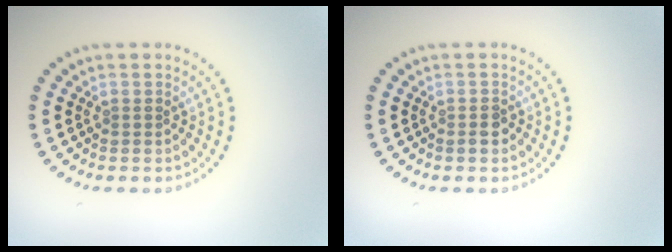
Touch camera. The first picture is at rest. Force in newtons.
{"total": 1.2, "press": 1.1, "slide": 0.4}